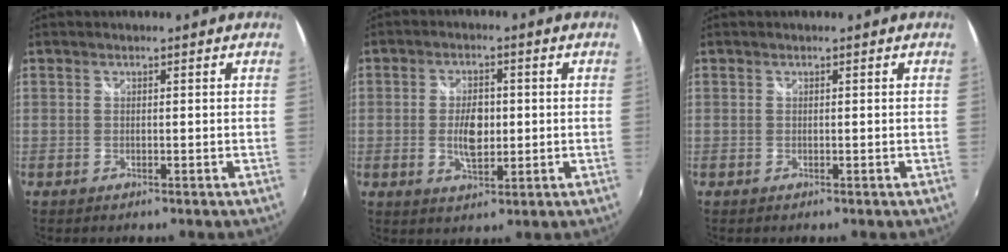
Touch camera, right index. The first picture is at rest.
{"total": 6.4, "force": [-0.4, 3.3, 5.5], "torque": [-0.103, -0.001, -0.006]}
{"total": 0.0}